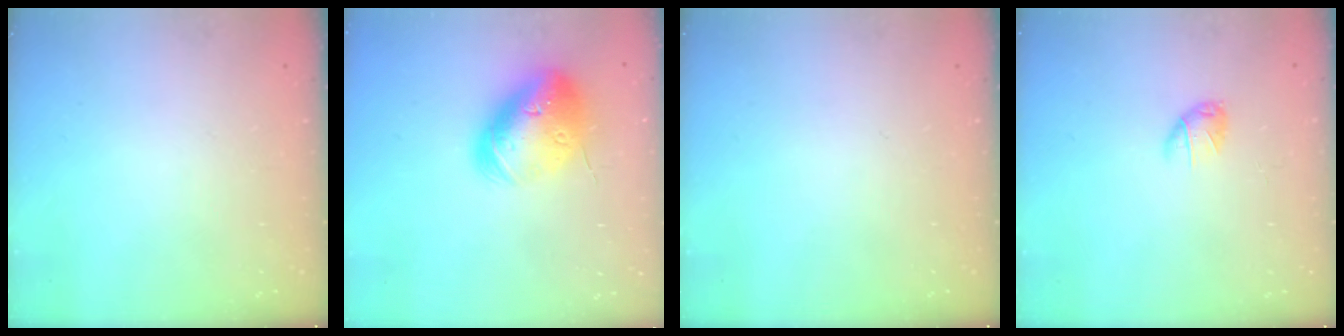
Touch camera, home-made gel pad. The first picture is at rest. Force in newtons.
{"total": 22.4, "press": 22.2, "slide": 3.4}
{"total": 0.0}
{"total": 5.1, "press": 5.1, "slide": 0.5}